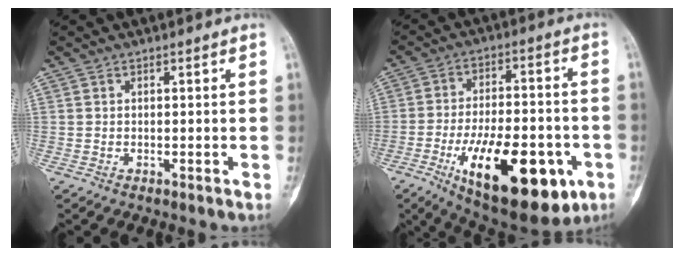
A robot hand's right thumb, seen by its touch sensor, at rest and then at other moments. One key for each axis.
{"total": 23.2, "fx": -9.1, "fy": 9.8, "fz": 18.9, "tx": -0.268, "ty": 0.019, "tz": -0.125}